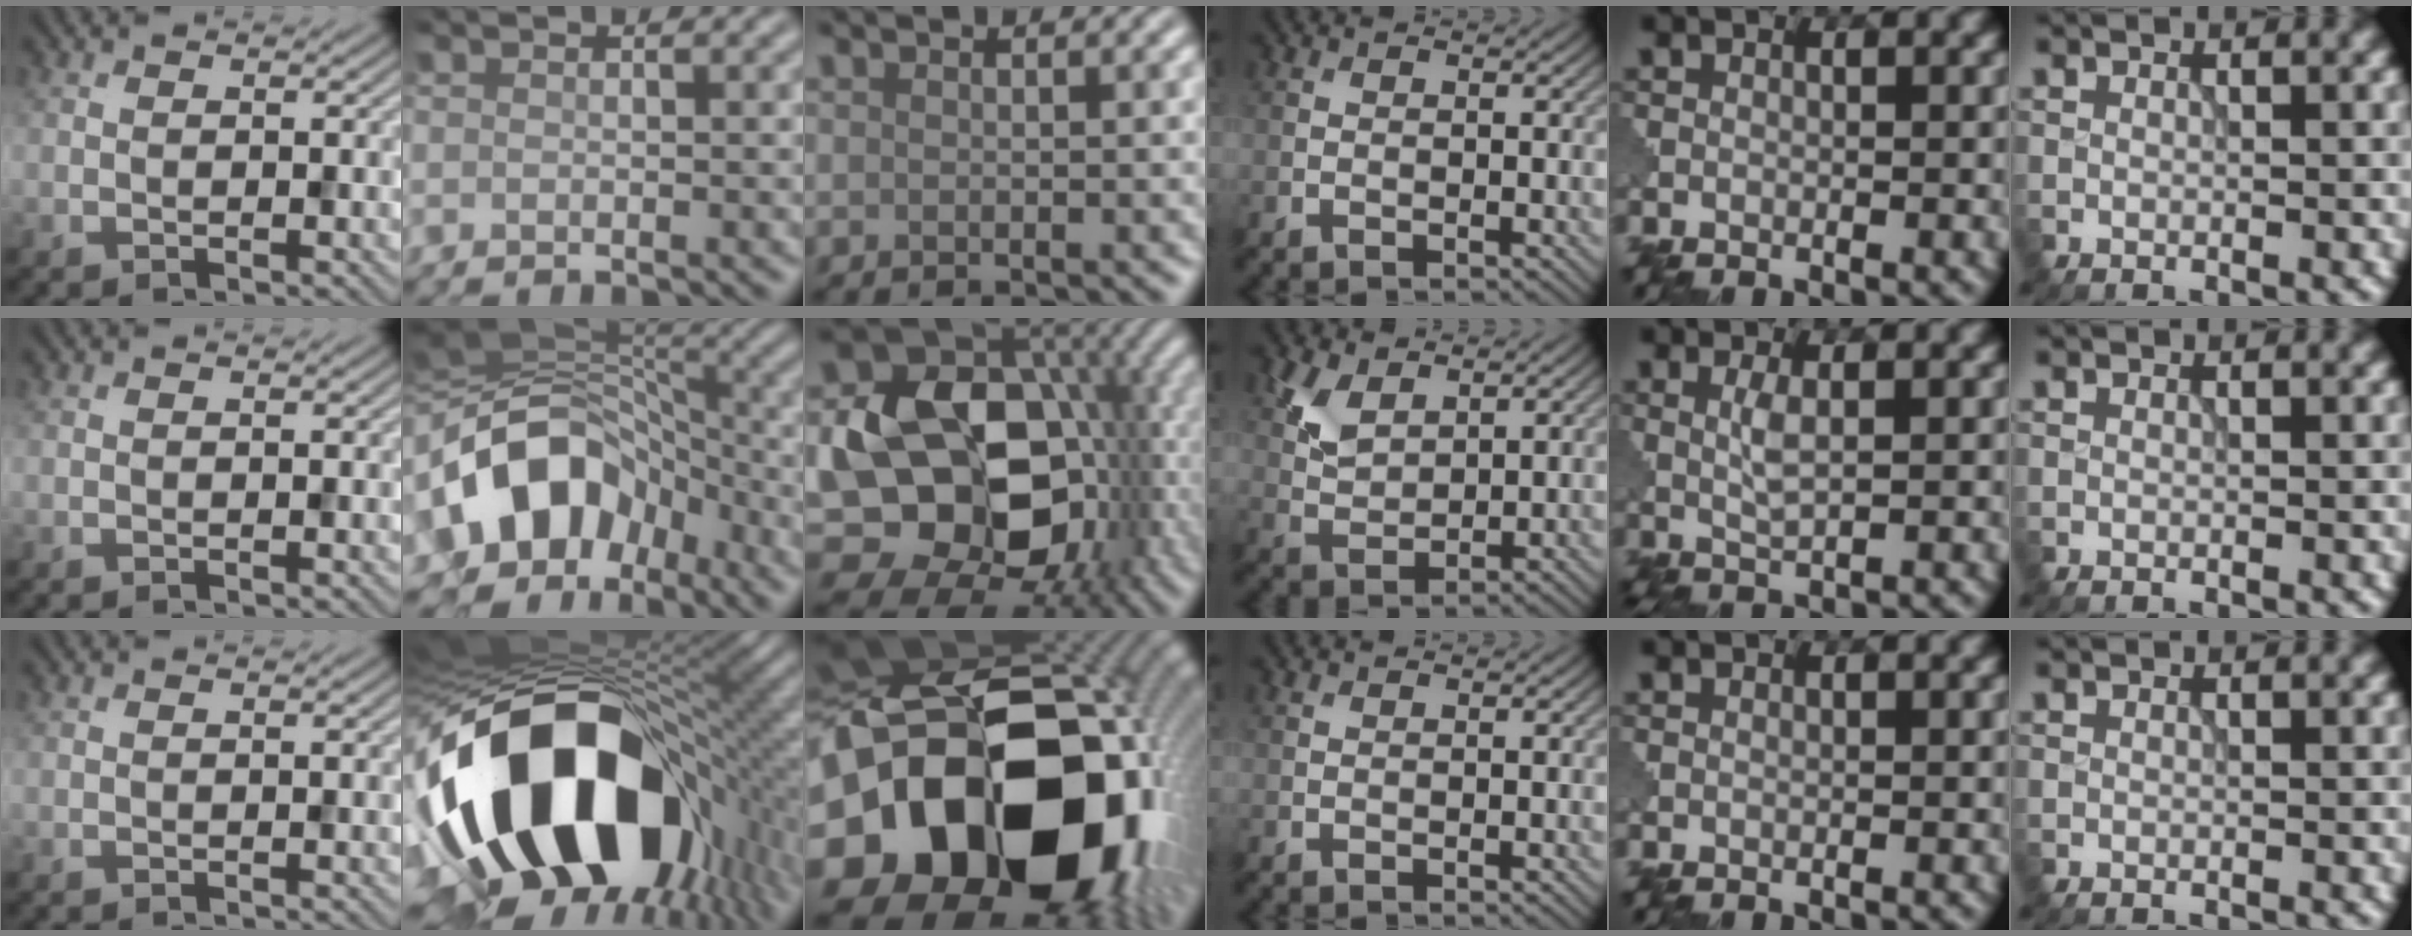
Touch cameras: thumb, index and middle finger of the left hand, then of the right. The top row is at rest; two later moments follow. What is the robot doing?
{"motion": "assemble", "object": "puzzle pieces"}